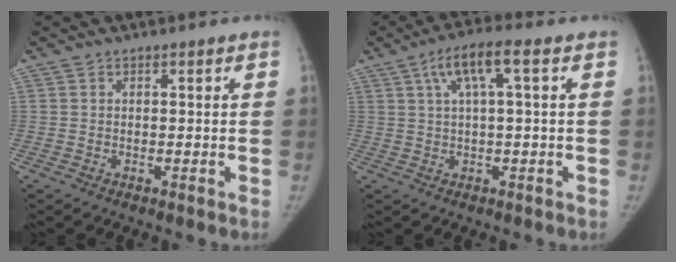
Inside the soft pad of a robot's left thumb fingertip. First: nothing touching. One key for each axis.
{"total": 6.8, "fx": 2.2, "fy": 1.3, "fz": 6.3, "tx": -0.132, "ty": 0.020, "tz": 0.038}